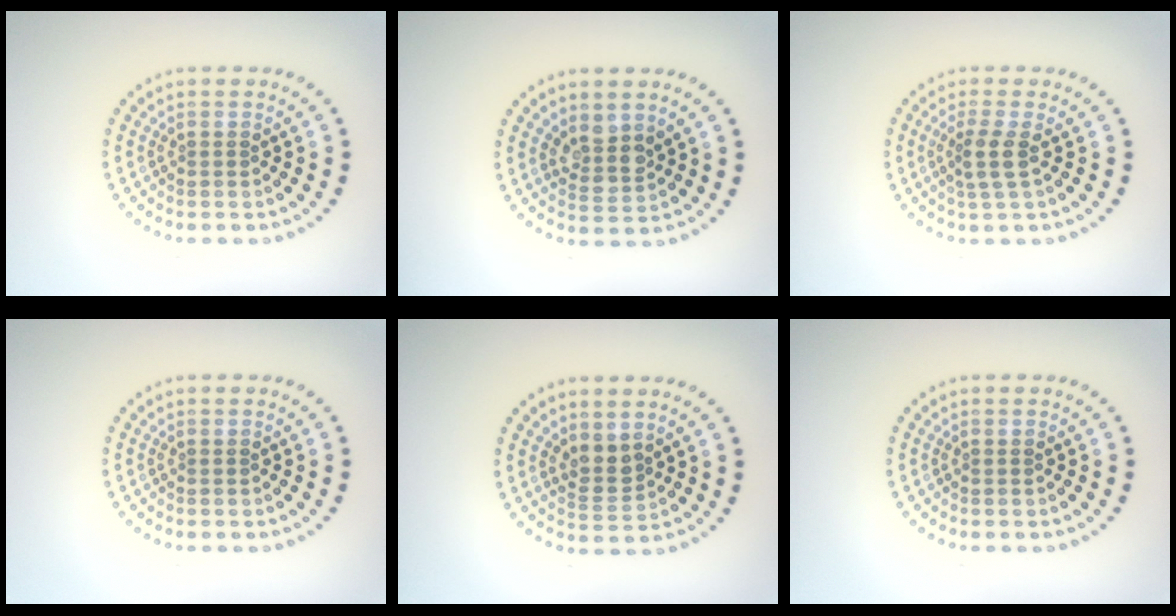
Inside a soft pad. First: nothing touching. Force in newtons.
{"total": 2.5, "press": 2.0, "slide": 1.5}
{"total": 2.1, "press": 1.7, "slide": 1.3}
{"total": 0.0}
{"total": 2.3, "press": 1.9, "slide": 1.2}
{"total": 0.0}